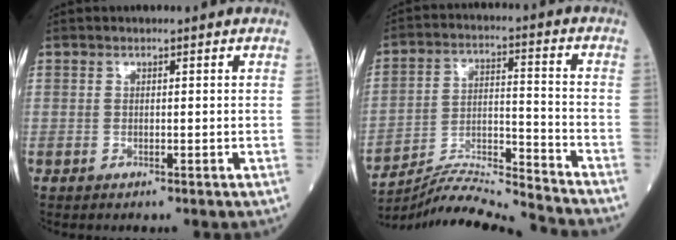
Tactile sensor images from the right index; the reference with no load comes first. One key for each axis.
{"total": 13.3, "fx": -12.9, "fy": -2.3, "fz": 2.1, "tx": -0.041, "ty": 0.014, "tz": -0.228}